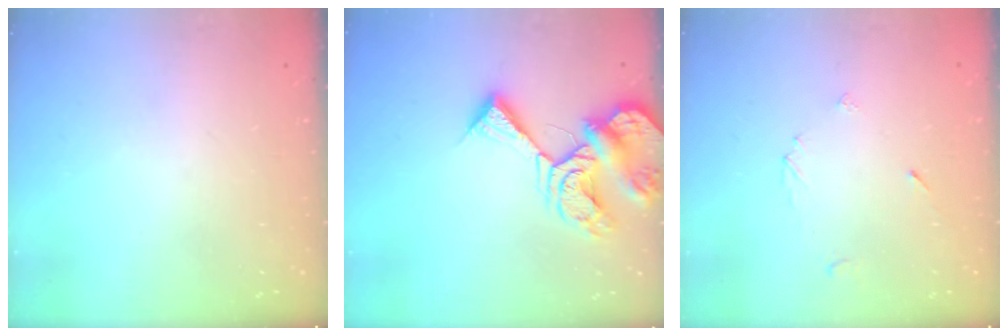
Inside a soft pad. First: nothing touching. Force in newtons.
{"total": 11.8, "press": 11.7, "slide": 1.4}
{"total": 2.3, "press": 2.3, "slide": 0.2}